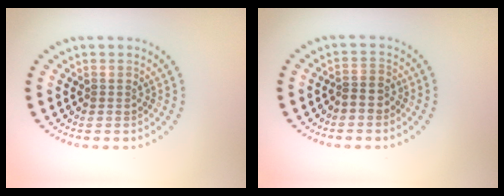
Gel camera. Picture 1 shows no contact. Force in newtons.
{"total": 1.6, "press": 1.4, "slide": 0.8}